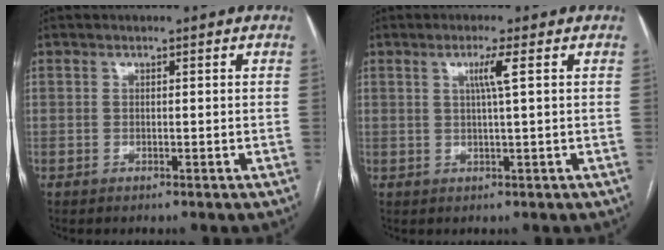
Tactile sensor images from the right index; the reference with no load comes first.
{"total": 2.9, "force": [0.9, -0.7, 2.7], "torque": [-0.053, -0.002, 0.016]}